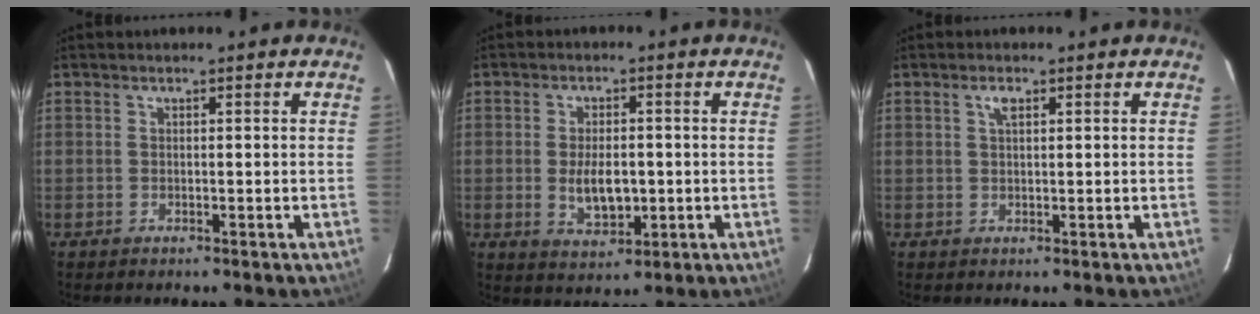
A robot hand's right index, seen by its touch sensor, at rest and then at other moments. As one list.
[{"total": 6.9, "force": [-0.8, 3.7, 5.8], "torque": [-0.110, -0.008, -0.006]}, {"total": 1.8, "force": [0.8, 0.7, 1.4], "torque": [-0.027, 0.005, 0.015]}]